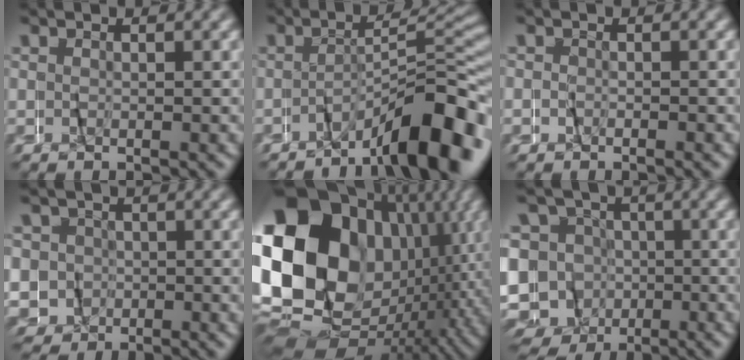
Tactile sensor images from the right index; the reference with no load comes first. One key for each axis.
{"total": 8.9, "fx": -6.2, "fy": 1.6, "fz": 6.2, "tx": -0.078, "ty": 0.003, "tz": -0.098}
{"total": 0.8, "fx": -0.5, "fy": -0.1, "fz": -0.6, "tx": 0.011, "ty": 0.007, "tz": -0.017}
{"total": 7.7, "fx": -1.1, "fy": 7.4, "fz": 1.5, "tx": -0.059, "ty": -0.026, "tz": -0.019}
{"total": 24.6, "fx": 1.3, "fy": 17.2, "fz": 17.6, "tx": -0.296, "ty": -0.025, "tz": 0.027}
{"total": 16.7, "fx": -4.8, "fy": 15.6, "fz": 3.8, "tx": -0.120, "ty": -0.066, "tz": -0.084}